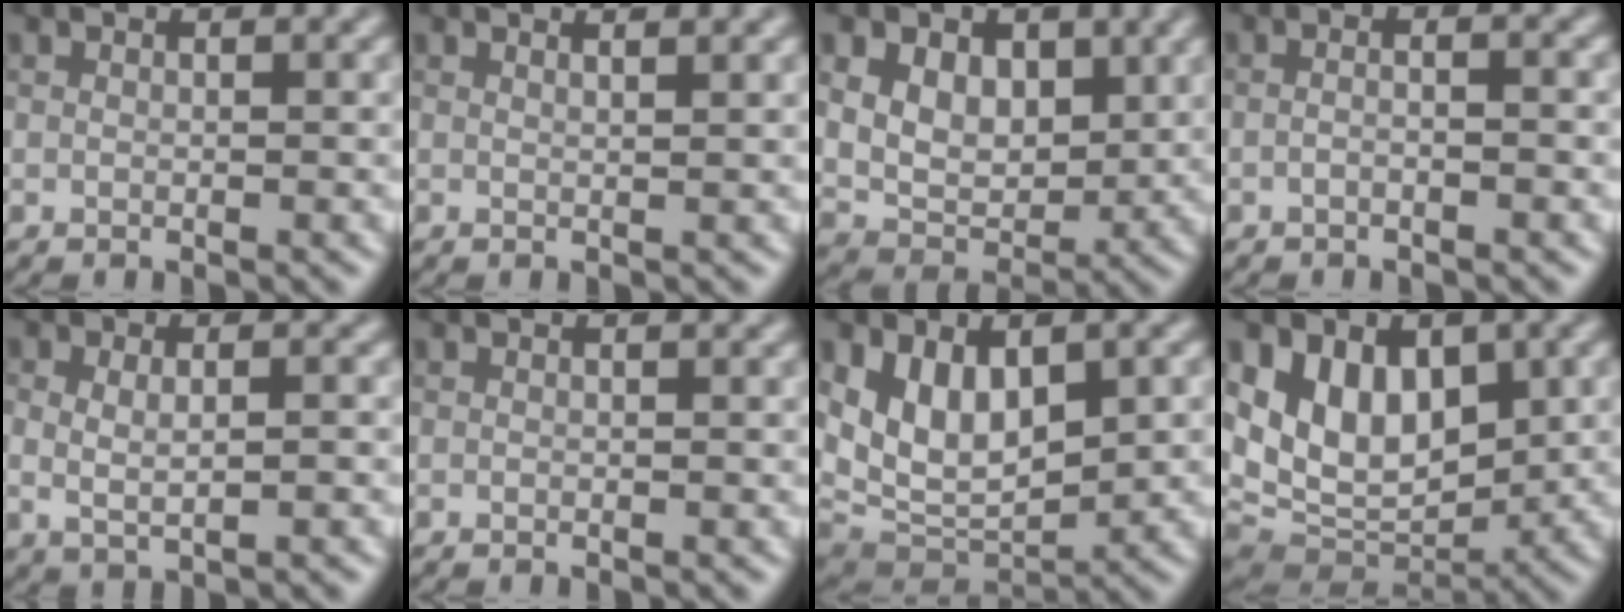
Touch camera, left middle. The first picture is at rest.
{"total": 2.3, "force": [1.6, 0.9, 1.4], "torque": [0.000, 0.008, 0.000]}
{"total": 6.6, "force": [2.1, 4.8, 3.9], "torque": [-0.085, -0.004, 0.037]}
{"total": 1.9, "force": [-0.2, 0.8, 1.7], "torque": [-0.011, -0.004, -0.020]}
{"total": 2.4, "force": [0.2, 1.0, 2.2], "torque": [-0.039, -0.003, 0.004]}
{"total": 0.0}
{"total": 8.0, "force": [1.7, 4.9, 6.1], "torque": [-0.109, -0.021, 0.034]}
{"total": 8.2, "force": [2.3, 5.5, 5.6], "torque": [-0.092, -0.021, 0.037]}